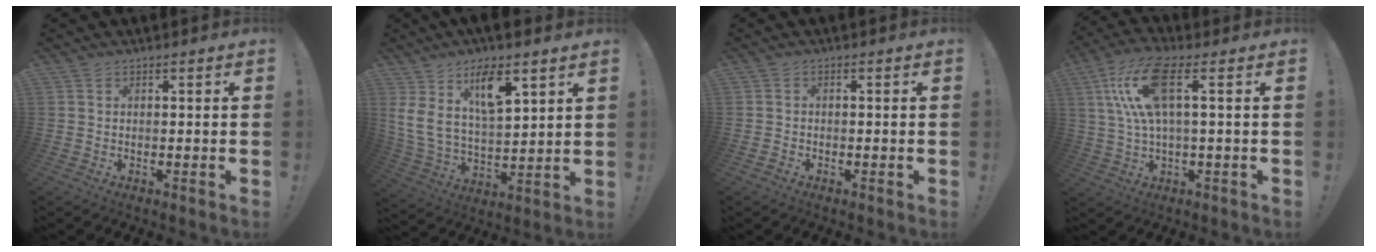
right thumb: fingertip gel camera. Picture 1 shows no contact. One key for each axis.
{"total": 15.0, "fx": 8.0, "fy": 6.3, "fz": 11.0, "tx": -0.196, "ty": -0.035, "tz": 0.139}
{"total": 1.2, "fx": -1.0, "fy": 0.7, "fz": 0.0, "tx": -0.004, "ty": 0.006, "tz": -0.015}
{"total": 13.9, "fx": 3.7, "fy": 4.6, "fz": 12.6, "tx": -0.260, "ty": 0.002, "tz": 0.060}